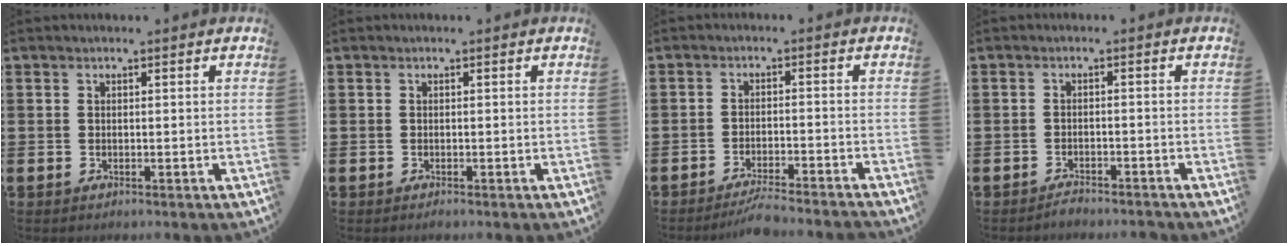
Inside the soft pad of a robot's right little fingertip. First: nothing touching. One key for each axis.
{"total": 0.0}
{"total": 3.1, "fx": -2.9, "fy": -0.2, "fz": 1.2, "tx": -0.021, "ty": 0.002, "tz": -0.056}
{"total": 1.4, "fx": -1.4, "fy": 0.1, "fz": 0.1, "tx": -0.007, "ty": 0.002, "tz": -0.030}